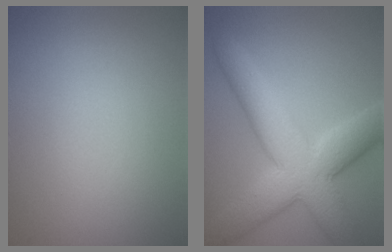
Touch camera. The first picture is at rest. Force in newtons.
{"total": 9.1, "press": 9.0, "slide": 0.6}